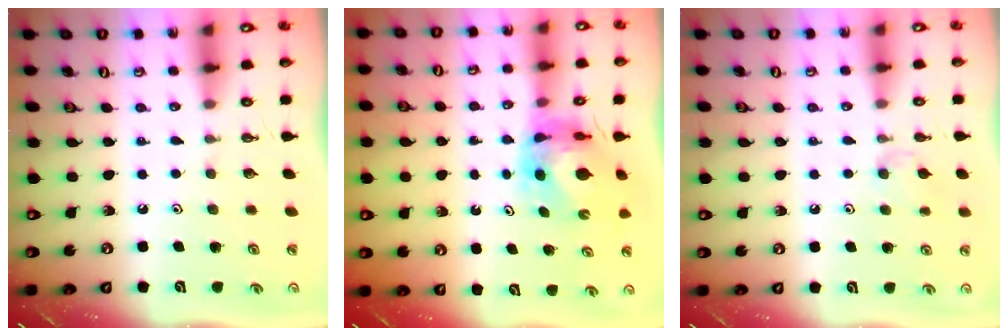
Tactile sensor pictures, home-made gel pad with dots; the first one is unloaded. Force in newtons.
{"total": 7.9, "press": 7.9, "slide": 0.7}
{"total": 4.8, "press": 4.7, "slide": 0.8}